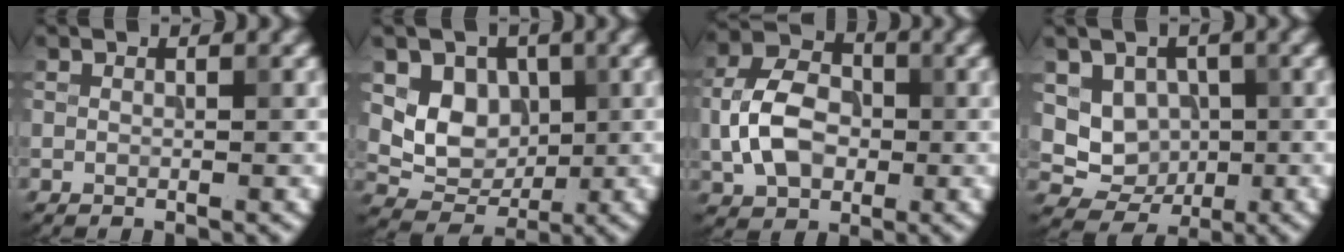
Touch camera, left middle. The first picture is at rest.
{"total": 4.8, "force": [1.0, 4.0, 2.5], "torque": [-0.045, -0.011, 0.014]}
{"total": 6.2, "force": [-0.9, 4.4, 4.2], "torque": [-0.084, 0.008, -0.021]}
{"total": 4.5, "force": [0.4, 4.0, 2.0], "torque": [-0.023, -0.007, 0.008]}